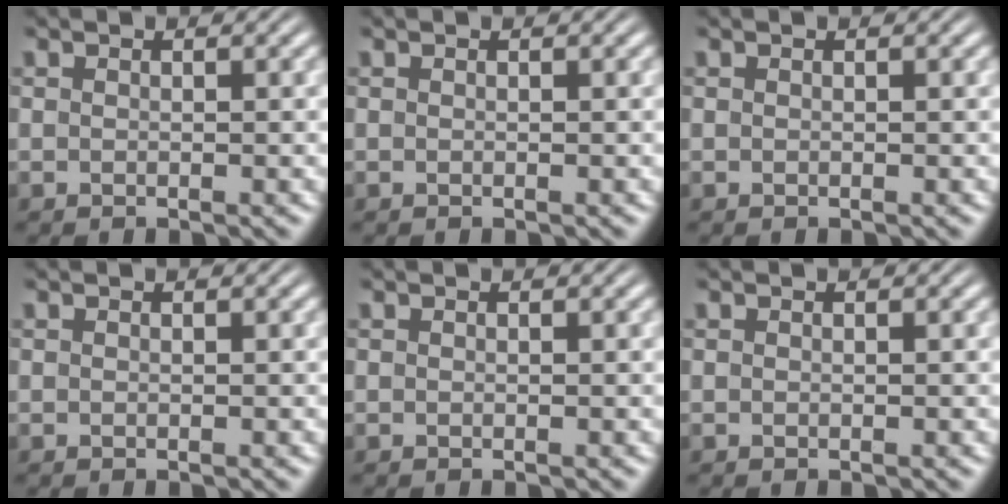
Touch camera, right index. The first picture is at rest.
{"total": 0.0}
{"total": 0.0}
{"total": 0.0}
{"total": 0.0}
{"total": 0.0}